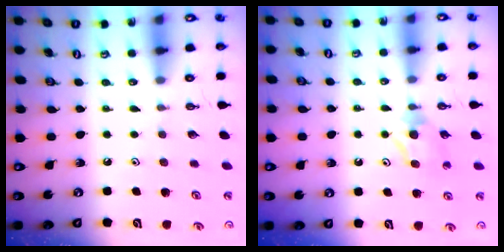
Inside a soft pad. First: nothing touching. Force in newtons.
{"total": 6.7, "press": 6.7, "slide": 0.4}